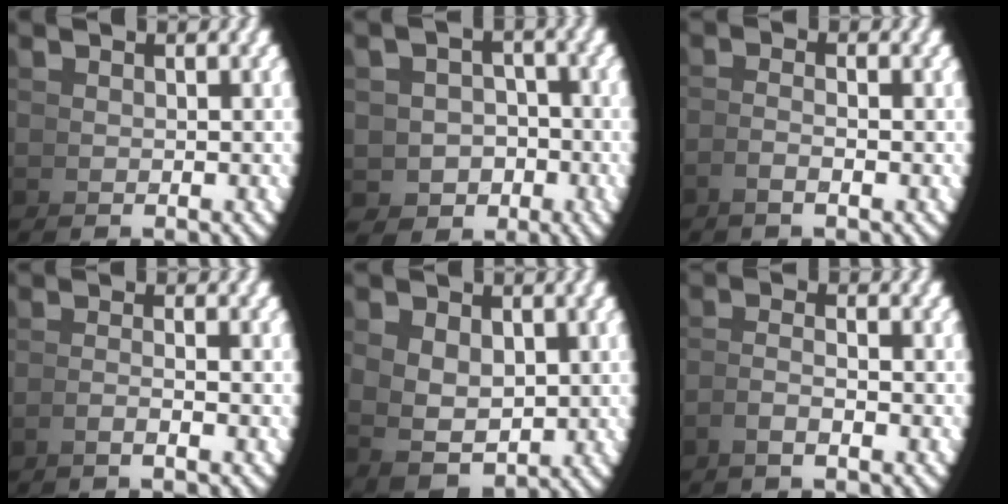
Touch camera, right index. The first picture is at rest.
{"total": 7.7, "force": [-3.0, 6.7, 2.5], "torque": [-0.043, -0.031, -0.044]}
{"total": 1.8, "force": [-0.8, -1.4, 0.9], "torque": [-0.013, 0.002, -0.014]}
{"total": 2.0, "force": [-1.0, -1.4, 0.9], "torque": [-0.009, 0.007, -0.019]}
{"total": 4.0, "force": [0.6, 2.8, 2.8], "torque": [-0.057, -0.013, 0.028]}
{"total": 1.8, "force": [-0.8, -0.8, 1.3], "torque": [-0.024, 0.002, -0.014]}